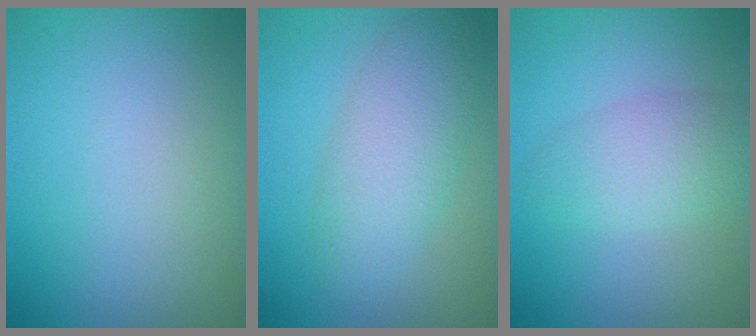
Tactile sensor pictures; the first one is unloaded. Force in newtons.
{"total": 4.4, "press": 4.4, "slide": 0.3}
{"total": 3.2, "press": 3.2, "slide": 0.1}